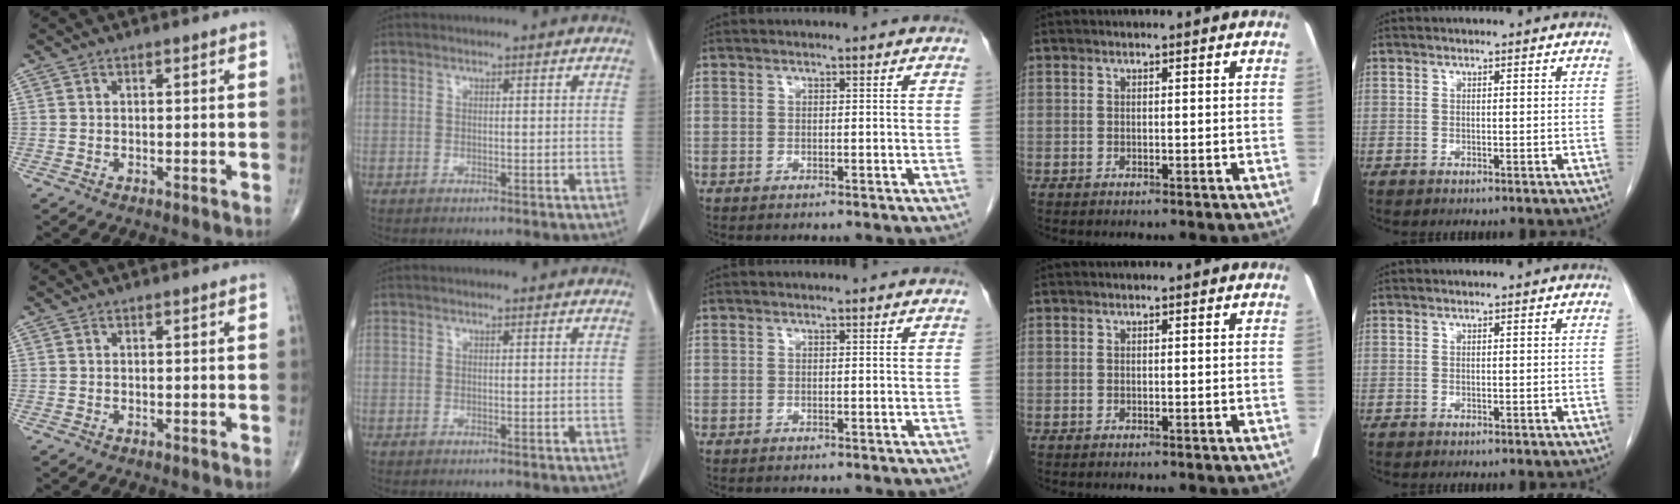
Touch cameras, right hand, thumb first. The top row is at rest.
{}